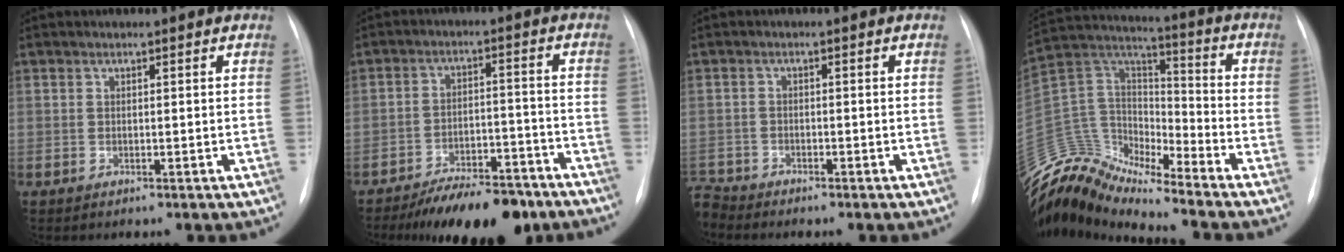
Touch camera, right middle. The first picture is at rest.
{"total": 12.6, "force": [-10.3, 4.1, 6.1], "torque": [-0.075, 0.015, -0.158]}
{"total": 2.8, "force": [-2.8, 0.4, -0.2], "torque": [0.008, -0.011, -0.052]}
{"total": 13.8, "force": [-13.2, 2.1, 3.1], "torque": [-0.063, 0.076, -0.258]}